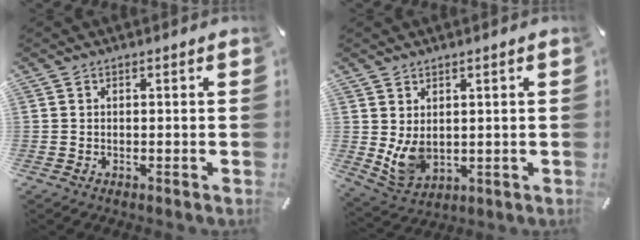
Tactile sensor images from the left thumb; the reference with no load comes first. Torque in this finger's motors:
{"motor_torque": [1.37, 1.34, 0.76, -0.26, 0.12]}